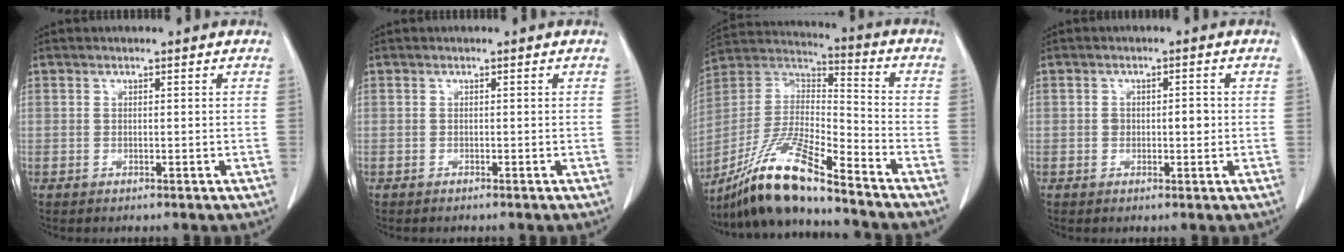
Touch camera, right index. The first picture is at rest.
{"total": 0.0}
{"total": 16.6, "force": [-13.5, 1.0, 9.6], "torque": [-0.197, -0.008, -0.254]}
{"total": 2.5, "force": [-0.1, 1.3, 2.1], "torque": [-0.028, 0.005, 0.003]}